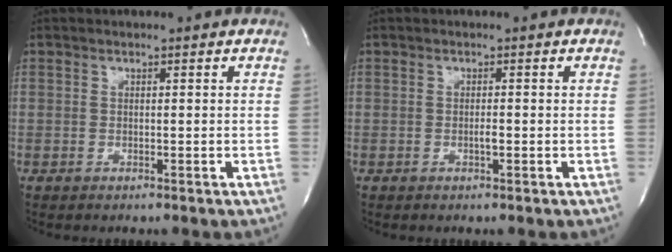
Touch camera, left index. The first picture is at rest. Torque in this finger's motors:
{"motor_torque": [0.28, 0.13, -0.02, 0.00]}